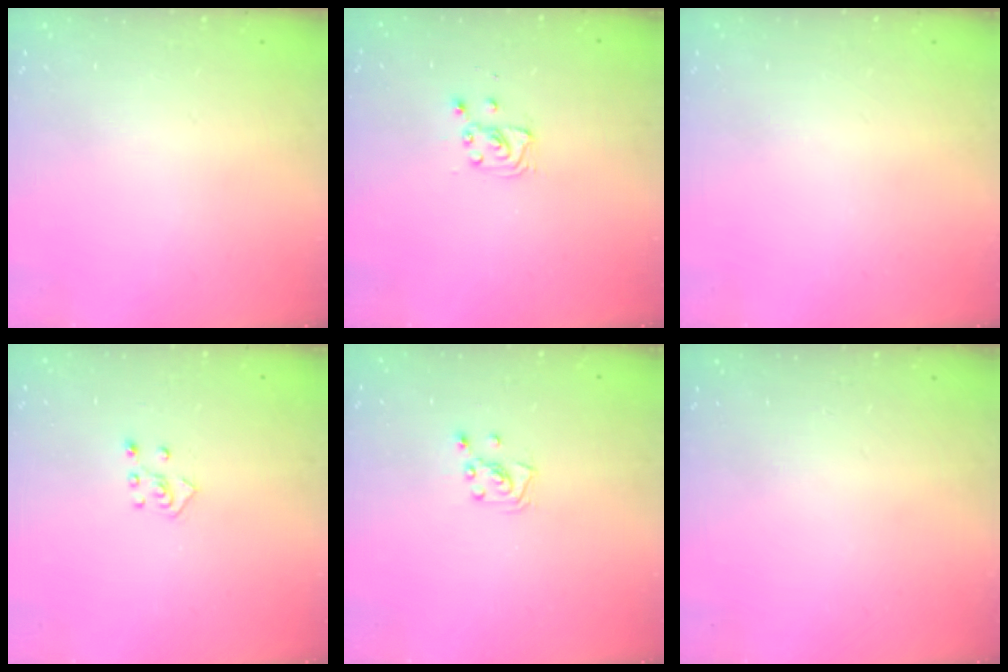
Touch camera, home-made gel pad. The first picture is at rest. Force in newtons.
{"total": 4.4, "press": 4.4, "slide": 0.5}
{"total": 0.0}
{"total": 4.7, "press": 4.6, "slide": 0.6}
{"total": 4.3, "press": 4.3, "slide": 0.4}
{"total": 0.0}